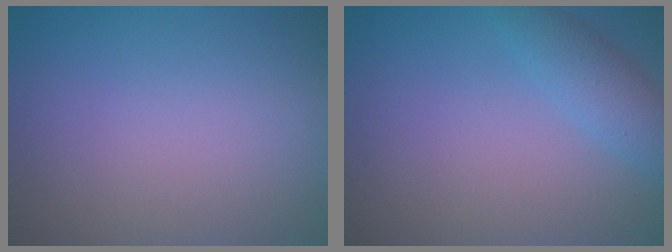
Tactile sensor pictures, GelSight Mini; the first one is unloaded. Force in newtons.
{"total": 2.7, "press": 2.7, "slide": 0.1}